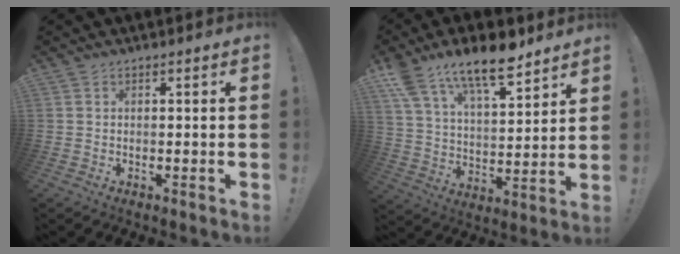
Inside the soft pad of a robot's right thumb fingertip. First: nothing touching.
{"total": 15.0, "force": [11.8, 5.4, 7.6], "torque": [-0.148, -0.075, 0.212]}